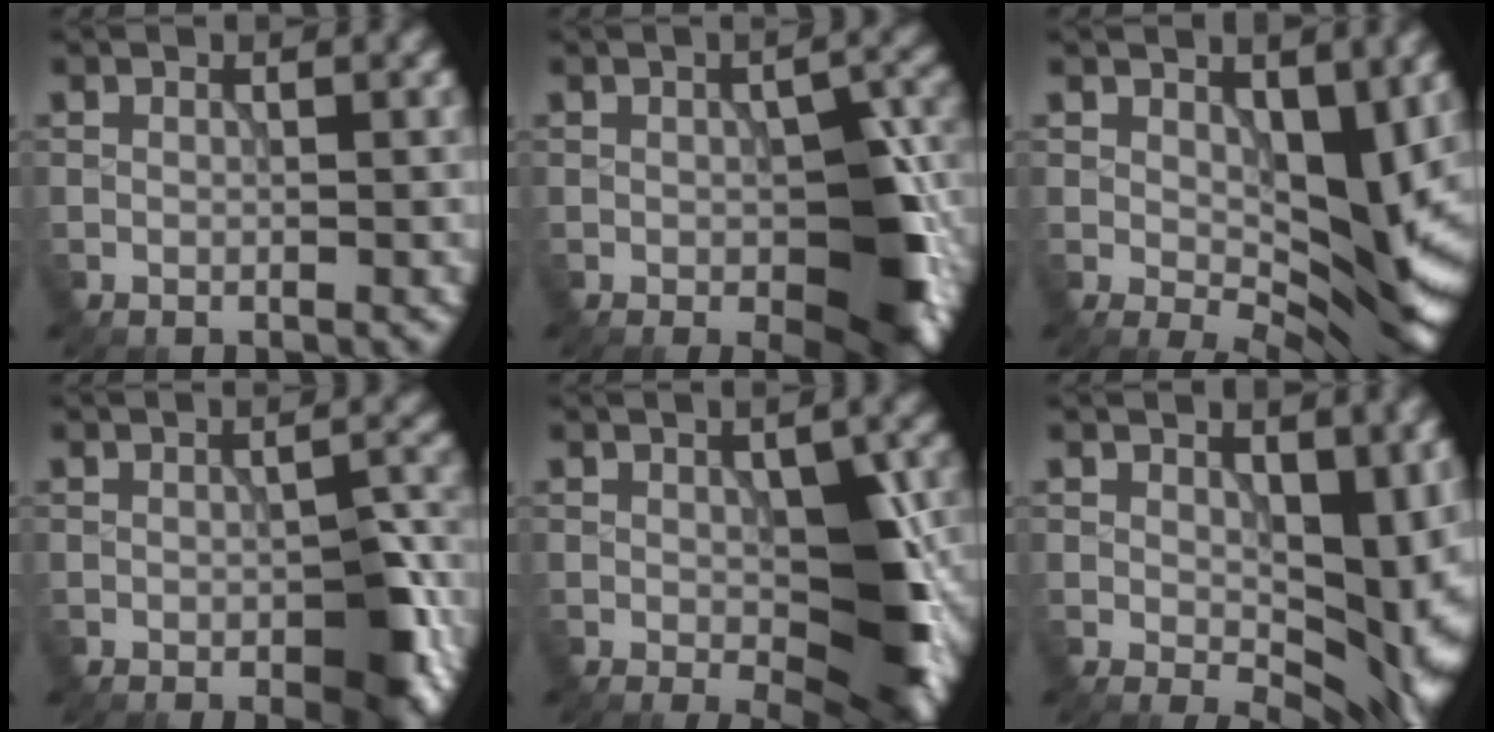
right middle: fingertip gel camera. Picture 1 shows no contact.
{"total": 8.8, "force": [-2.3, 4.5, 7.2], "torque": [-0.108, -0.016, -0.030]}
{"total": 9.6, "force": [2.0, 4.9, 8.0], "torque": [-0.114, -0.017, 0.033]}
{"total": 5.3, "force": [-2.1, 2.6, 4.1], "torque": [-0.055, -0.007, -0.027]}
{"total": 8.3, "force": [-1.4, 4.2, 7.0], "torque": [-0.107, -0.014, -0.011]}
{"total": 10.9, "force": [1.6, 6.8, 8.3], "torque": [-0.100, -0.030, 0.048]}